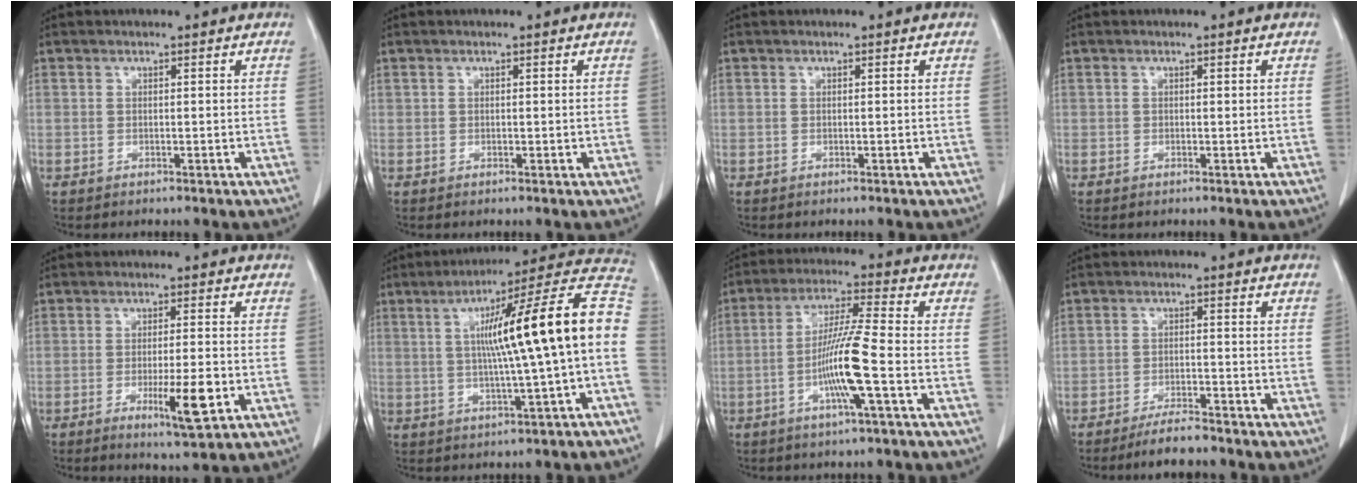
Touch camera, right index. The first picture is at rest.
{"total": 0.0}
{"total": 0.0}
{"total": 0.0}
{"total": 7.0, "force": [-2.3, 0.7, 6.6], "torque": [-0.104, -0.011, -0.032]}
{"total": 18.4, "force": [0.8, 0.0, 18.4], "torque": [-0.257, 0.036, 0.004]}
{"total": 9.9, "force": [-2.9, -0.5, 9.4], "torque": [-0.185, -0.005, -0.058]}
{"total": 4.6, "force": [-4.2, 0.8, 1.8], "torque": [-0.034, -0.008, -0.073]}